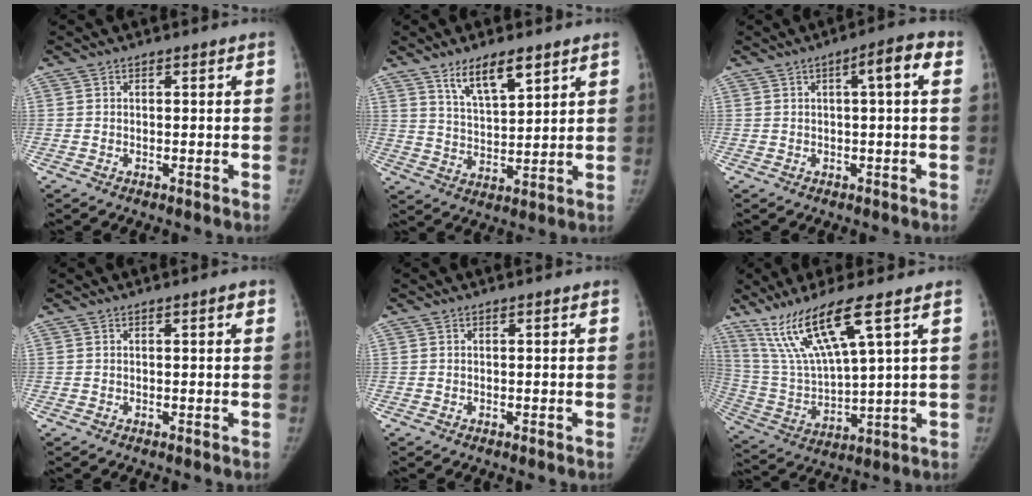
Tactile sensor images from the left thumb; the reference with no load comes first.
{"total": 8.7, "force": [5.8, 2.8, 5.9], "torque": [-0.087, -0.036, 0.109]}
{"total": 5.2, "force": [1.2, 0.9, 4.9], "torque": [-0.066, 0.015, 0.010]}
{"total": 1.1, "force": [0.4, 0.2, 1.0], "torque": [-0.008, 0.002, 0.003]}
{"total": 0.0}
{"total": 15.0, "force": [8.9, 2.1, 12.0], "torque": [-0.255, -0.036, 0.188]}